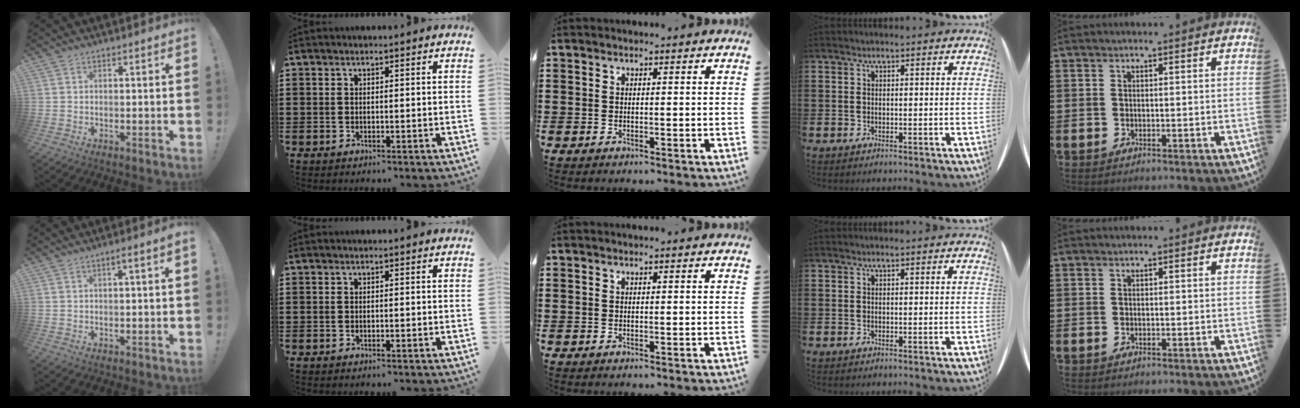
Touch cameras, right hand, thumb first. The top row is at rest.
{"thumb": {"total": 2.2, "force": [0.2, -0.2, 2.2], "torque": [-0.047, 0.004, 0.003]}}